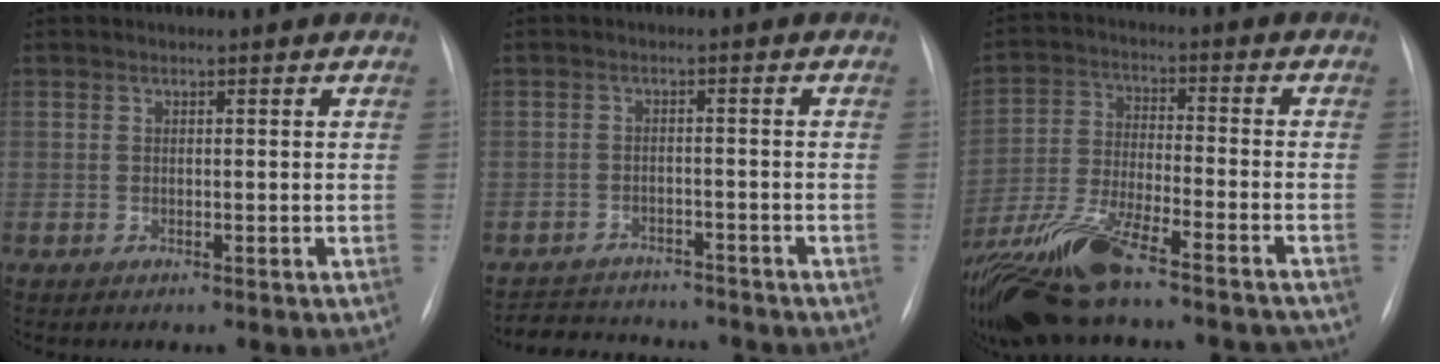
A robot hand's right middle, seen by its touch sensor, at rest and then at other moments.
{"total": 9.2, "force": [-8.5, 2.9, 1.9], "torque": [-0.034, 0.007, -0.115]}
{"total": 20.1, "force": [-16.5, 3.6, 11.0], "torque": [-0.231, -0.016, -0.280]}